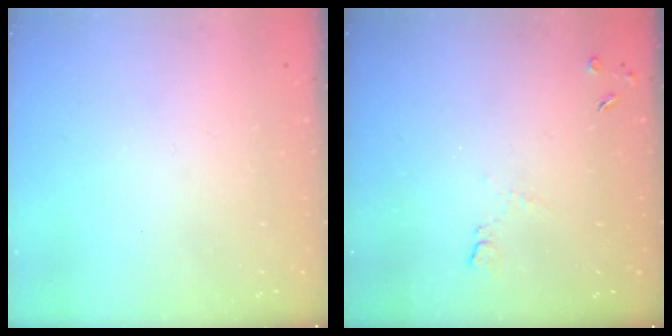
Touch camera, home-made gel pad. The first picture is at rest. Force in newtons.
{"total": 4.1, "press": 4.0, "slide": 0.8}